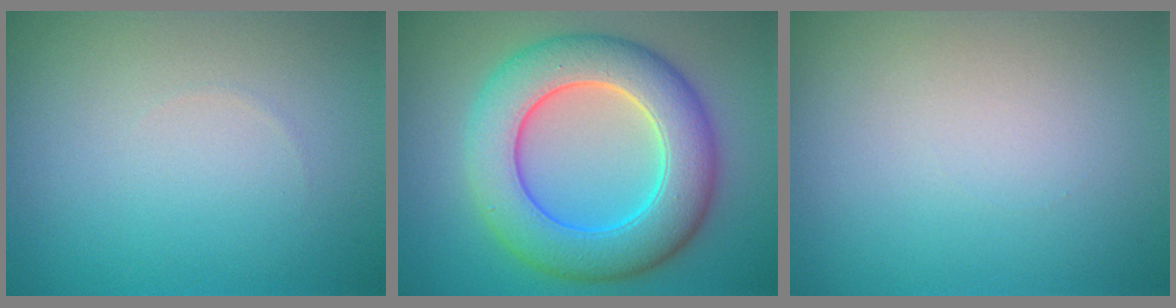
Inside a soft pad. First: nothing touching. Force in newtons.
{"total": 9.2, "press": 9.2, "slide": 0.4}
{"total": 0.0}